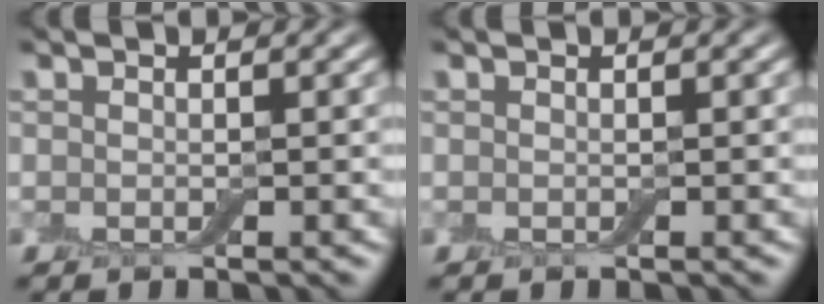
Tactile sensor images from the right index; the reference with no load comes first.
{"total": 0.0}